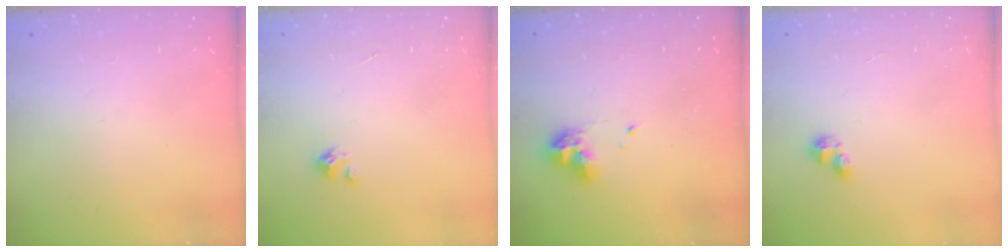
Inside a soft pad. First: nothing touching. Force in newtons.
{"total": 1.5, "press": 1.5, "slide": 0.1}
{"total": 8.2, "press": 8.1, "slide": 1.2}
{"total": 4.0, "press": 3.9, "slide": 0.5}